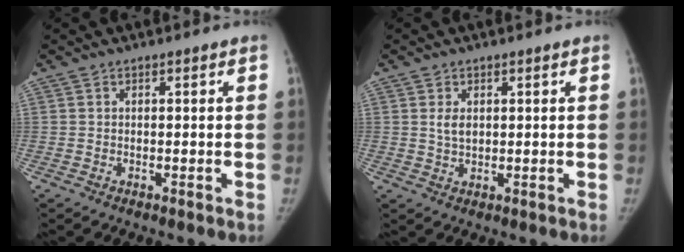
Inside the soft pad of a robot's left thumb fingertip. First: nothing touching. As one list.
[{"total": 2.7, "force": [0.8, 1.7, 2.0], "torque": [-0.029, -0.006, 0.018]}]